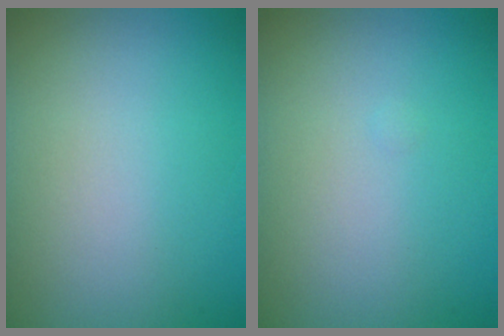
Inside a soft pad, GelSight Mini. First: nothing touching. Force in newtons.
{"total": 0.0}